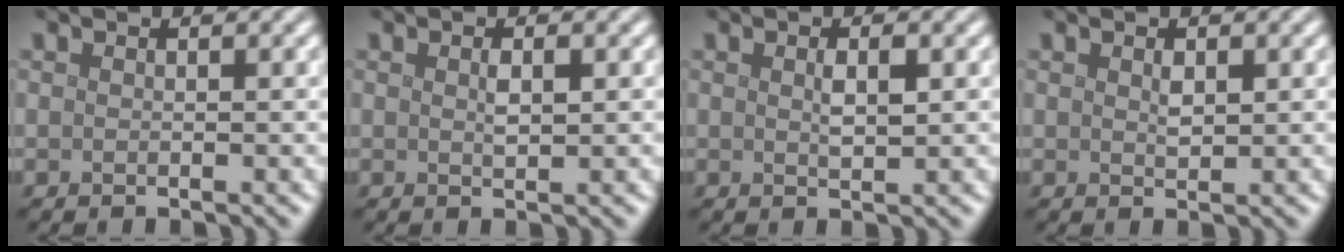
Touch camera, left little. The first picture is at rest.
{"total": 1.3, "force": [0.3, 0.5, 1.2], "torque": [-0.025, 0.000, 0.007]}
{"total": 1.6, "force": [0.4, 0.6, 1.5], "torque": [-0.030, -0.001, 0.010]}
{"total": 1.2, "force": [0.4, 0.6, 0.9], "torque": [-0.018, -0.001, 0.010]}